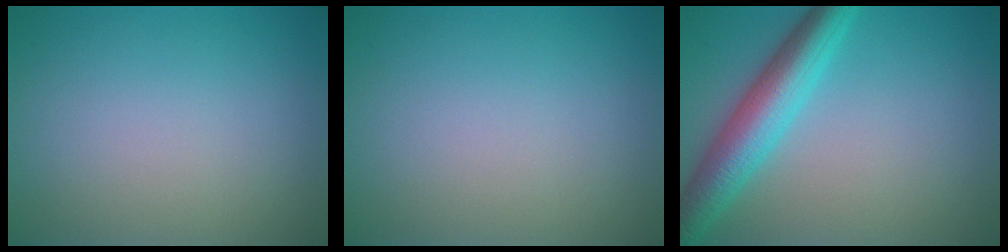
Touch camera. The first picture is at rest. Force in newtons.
{"total": 0.0}
{"total": 6.1, "press": 6.1, "slide": 0.1}